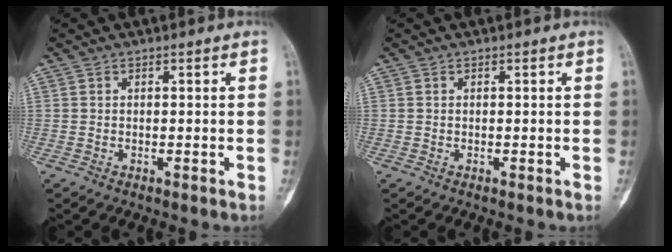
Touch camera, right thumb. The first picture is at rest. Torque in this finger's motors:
{"motor_torque": [0.05, 0.05, 0.11, 0.00, 0.02]}